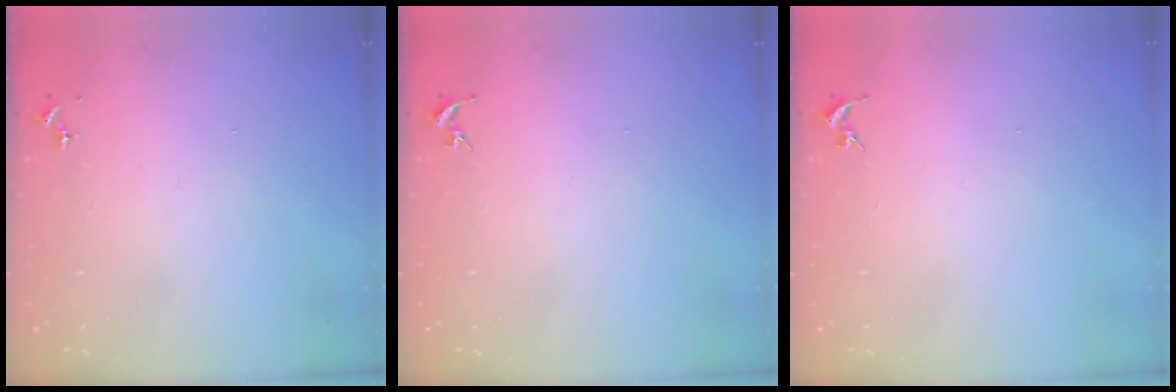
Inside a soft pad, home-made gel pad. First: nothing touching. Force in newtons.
{"total": 0.0}
{"total": 0.0}